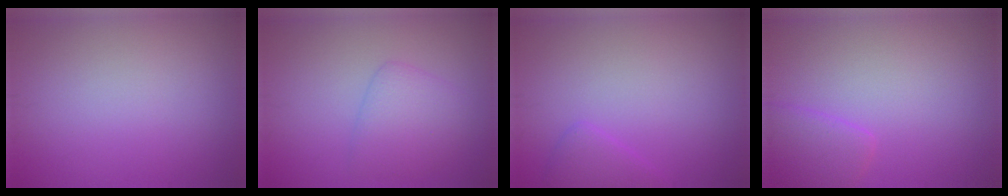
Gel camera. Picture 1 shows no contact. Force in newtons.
{"total": 3.0, "press": 3.0, "slide": 0.2}
{"total": 1.6, "press": 1.6, "slide": 0.1}
{"total": 2.3, "press": 2.3, "slide": 0.1}